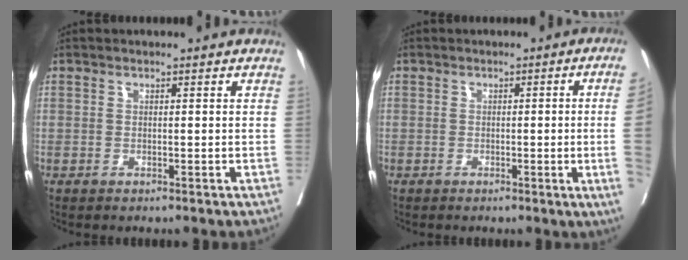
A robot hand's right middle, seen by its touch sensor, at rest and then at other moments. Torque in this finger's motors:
{"motor_torque": [0.36, -0.36, -0.40, -0.07]}